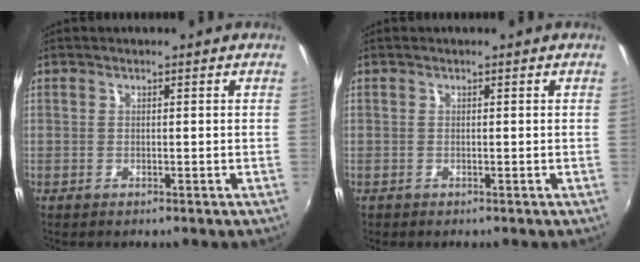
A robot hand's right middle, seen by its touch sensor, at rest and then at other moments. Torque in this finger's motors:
{"motor_torque": [-0.20, -0.20, -0.11, -0.02]}